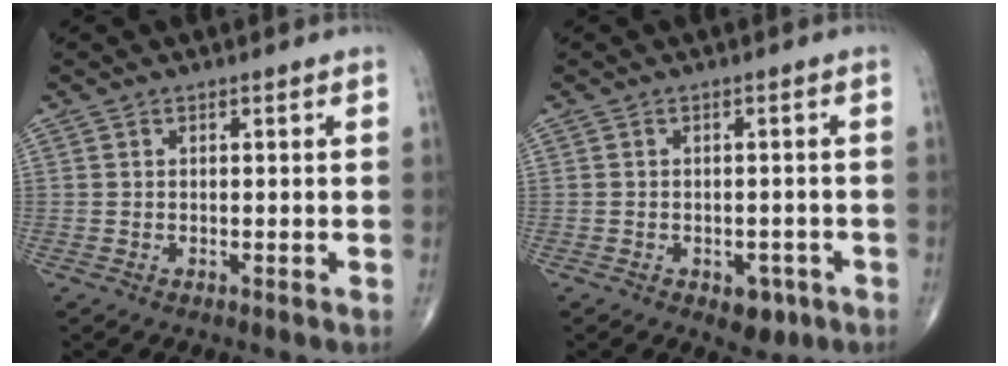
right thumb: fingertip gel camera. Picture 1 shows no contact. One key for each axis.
{"total": 3.7, "fx": -1.8, "fy": 2.4, "fz": 2.2, "tx": -0.011, "ty": 0.008, "tz": -0.018}